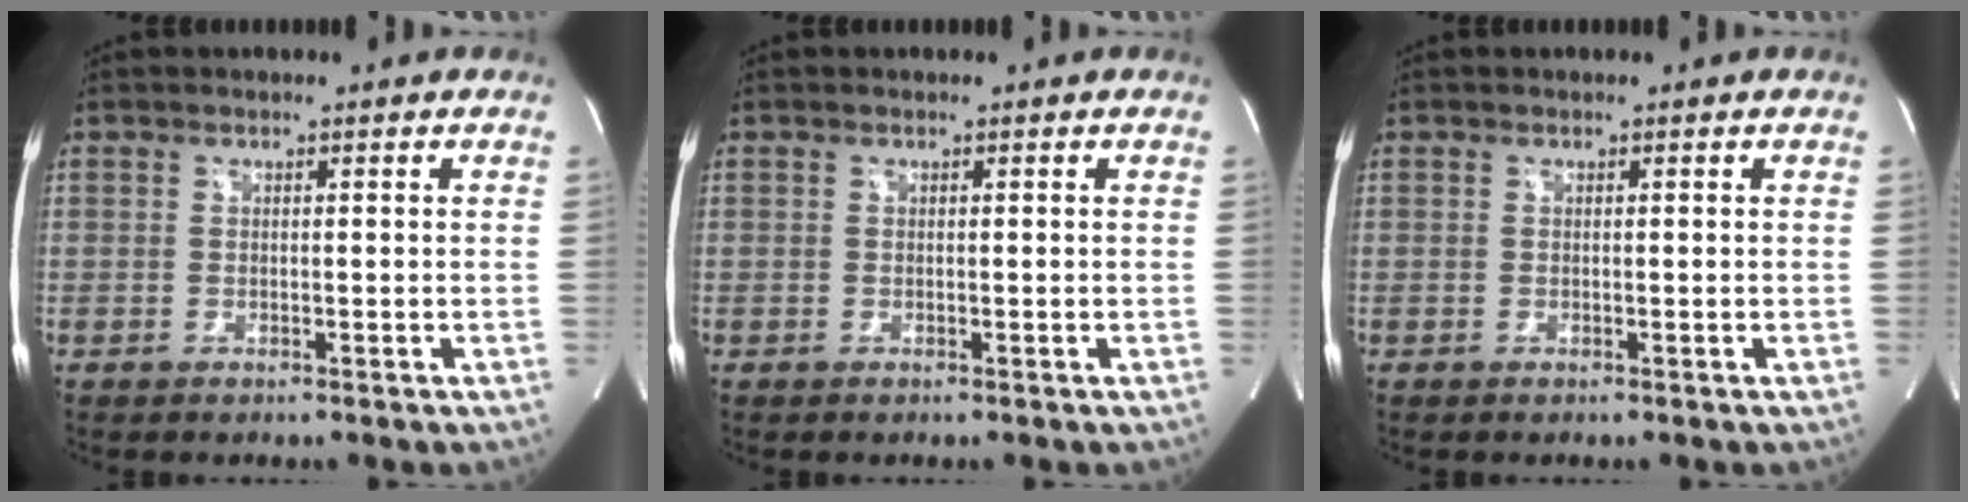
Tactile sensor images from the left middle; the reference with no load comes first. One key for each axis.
{"total": 0.0}
{"total": 0.0}